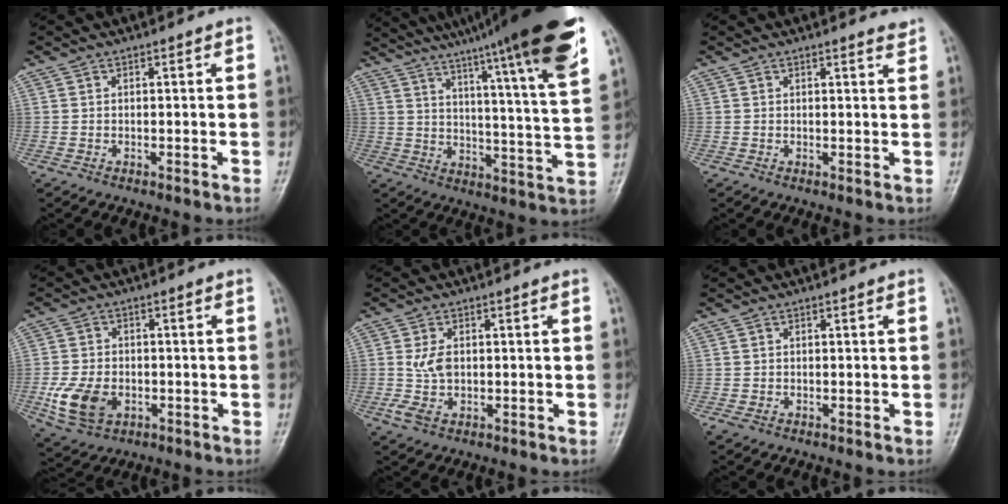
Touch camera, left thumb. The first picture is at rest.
{"total": 25.6, "force": [18.2, 1.3, 17.9], "torque": [-0.255, -0.075, 0.252]}
{"total": 1.4, "force": [1.4, 0.1, 0.3], "torque": [-0.001, -0.014, 0.012]}
{"total": 9.3, "force": [-2.6, 6.5, 6.1], "torque": [-0.115, 0.001, -0.043]}
{"total": 4.4, "force": [-0.1, 2.8, 3.5], "torque": [-0.072, 0.002, -0.001]}
{"total": 1.1, "force": [-0.5, 0.8, 0.7], "torque": [-0.018, -0.002, -0.007]}